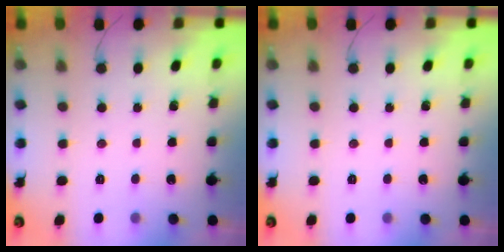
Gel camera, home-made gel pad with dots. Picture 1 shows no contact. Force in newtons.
{"total": 0.0}